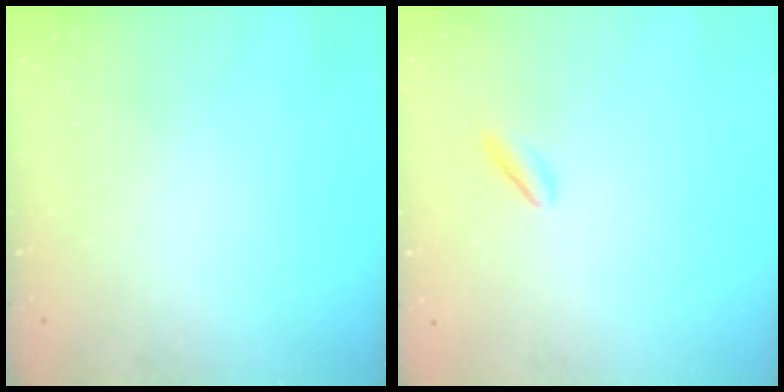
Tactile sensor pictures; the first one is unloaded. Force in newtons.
{"total": 1.5, "press": 1.3, "slide": 0.7}